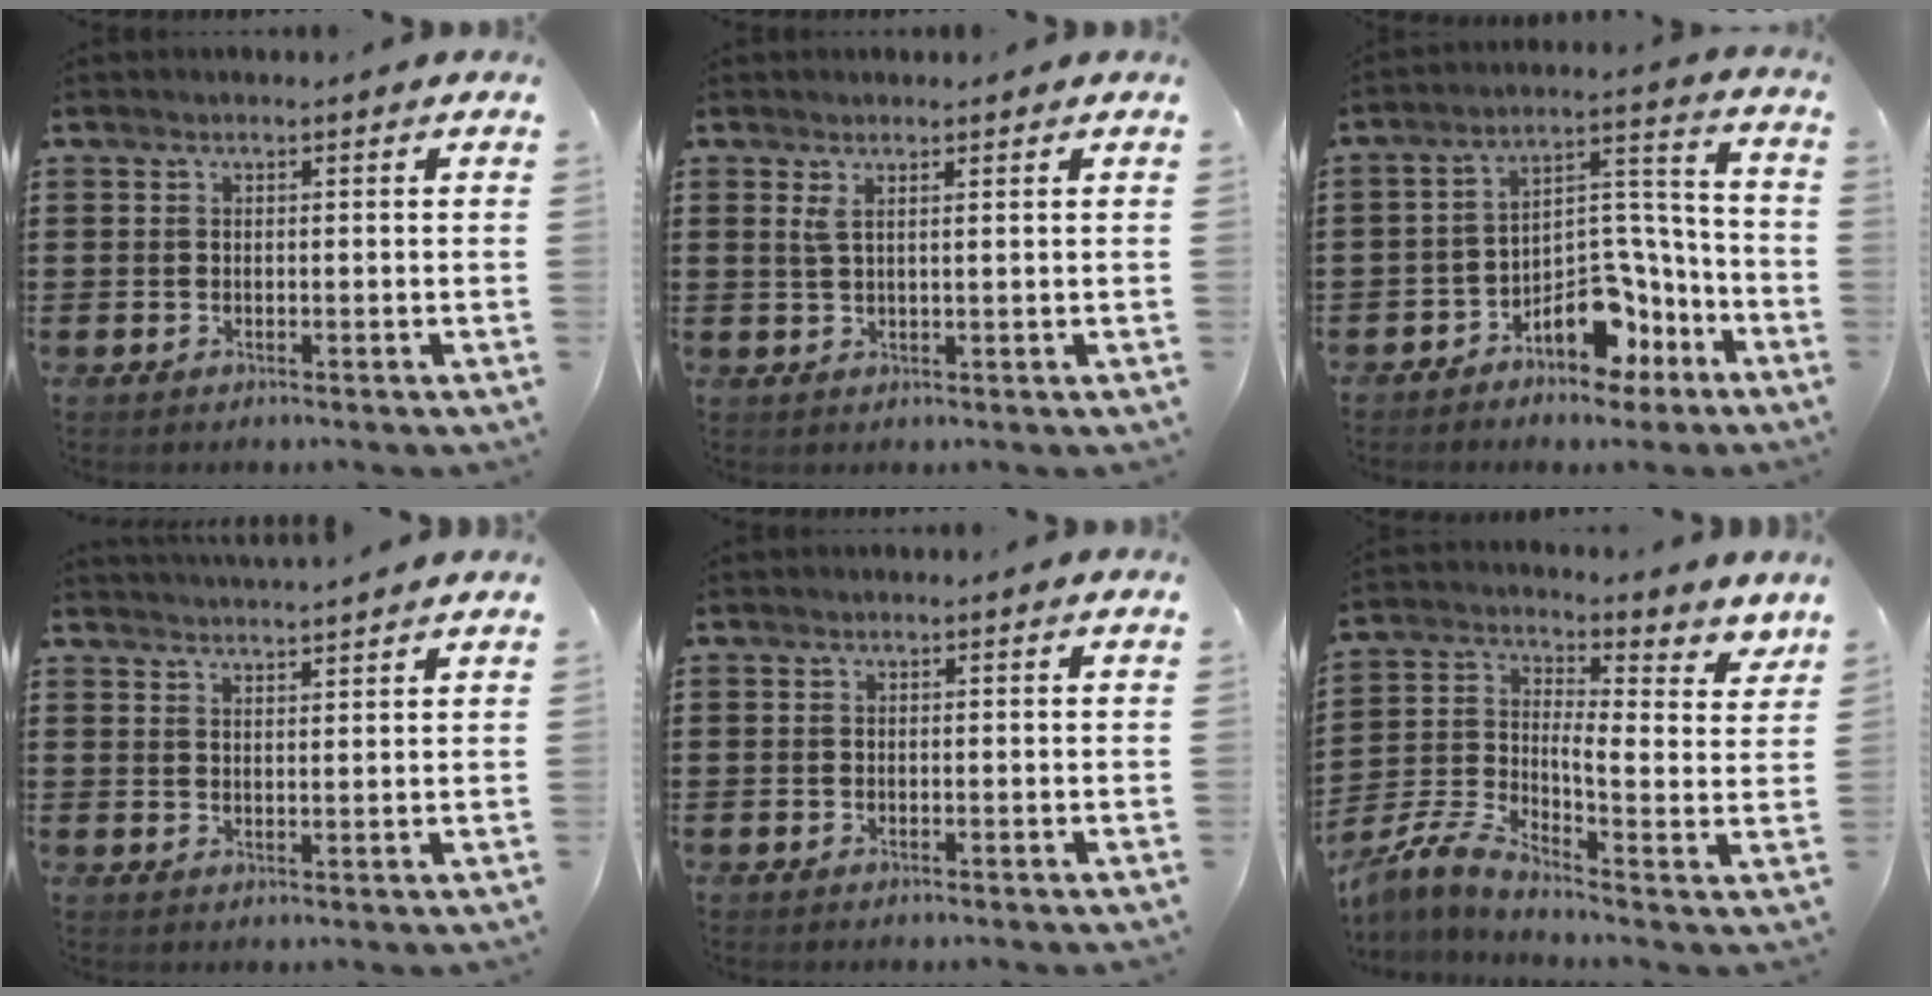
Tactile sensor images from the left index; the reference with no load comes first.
{"total": 1.8, "force": [1.0, 0.2, 1.5], "torque": [-0.033, 0.000, 0.019]}
{"total": 8.7, "force": [-6.3, 4.8, 3.6], "torque": [-0.058, 0.020, -0.114]}
{"total": 2.7, "force": [2.6, -0.5, -0.1], "torque": [-0.005, -0.013, 0.048]}
{"total": 0.0}
{"total": 3.5, "force": [0.1, 1.7, 3.0], "torque": [-0.079, -0.028, -0.007]}